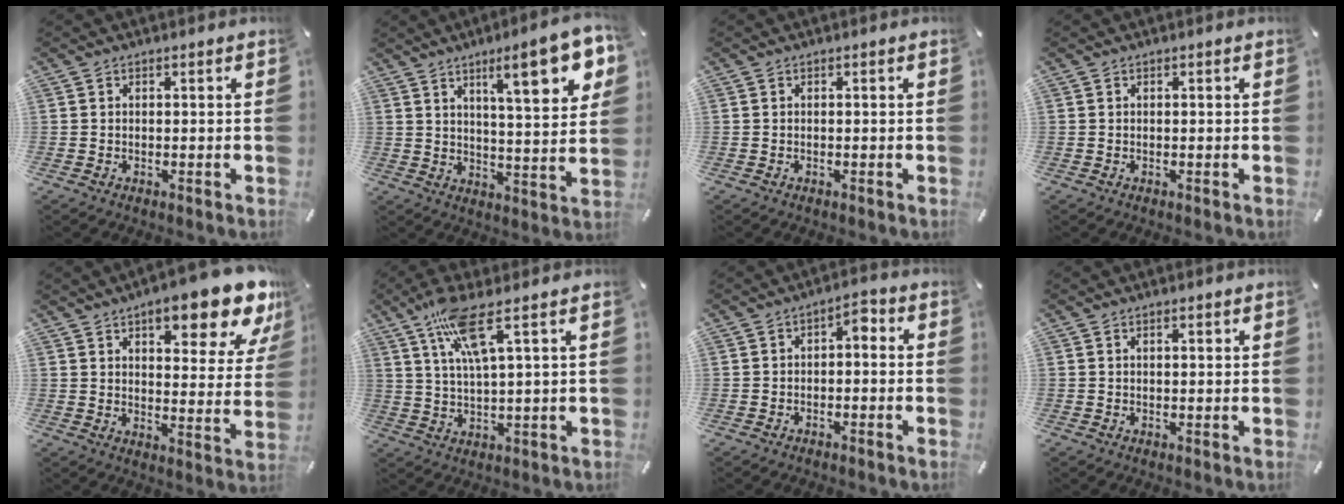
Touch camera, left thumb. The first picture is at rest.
{"total": 15.2, "force": [8.1, 3.7, 12.3], "torque": [-0.175, -0.036, 0.121]}
{"total": 0.0}
{"total": 0.0}
{"total": 15.4, "force": [10.4, 5.2, 10.1], "torque": [-0.131, -0.065, 0.170]}
{"total": 10.2, "force": [5.2, 1.5, 8.6], "torque": [-0.170, -0.003, 0.091]}
{"total": 3.3, "force": [-1.8, 1.8, 2.2], "torque": [-0.041, 0.022, -0.038]}
{"total": 0.9, "force": [0.4, 0.2, 0.8], "torque": [-0.014, 0.001, 0.007]}